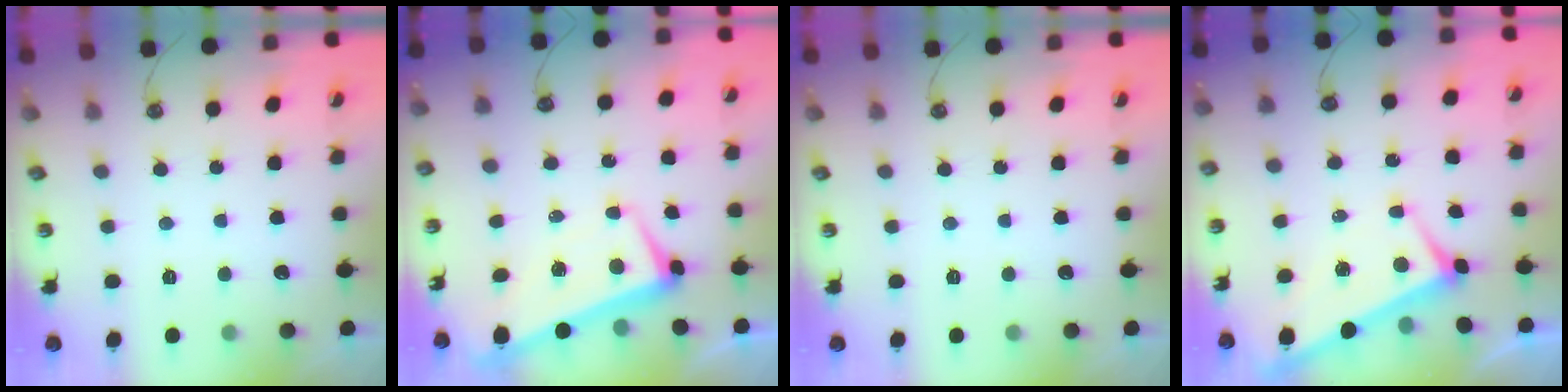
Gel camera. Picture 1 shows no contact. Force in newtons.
{"total": 2.5, "press": 2.4, "slide": 0.4}
{"total": 0.0}
{"total": 3.6, "press": 3.6, "slide": 0.4}